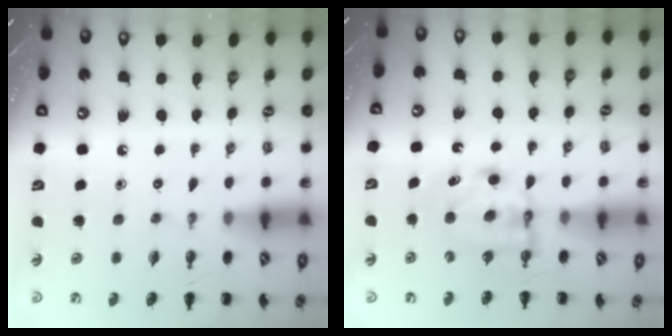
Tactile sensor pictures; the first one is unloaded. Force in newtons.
{"total": 6.3, "press": 6.3, "slide": 0.5}